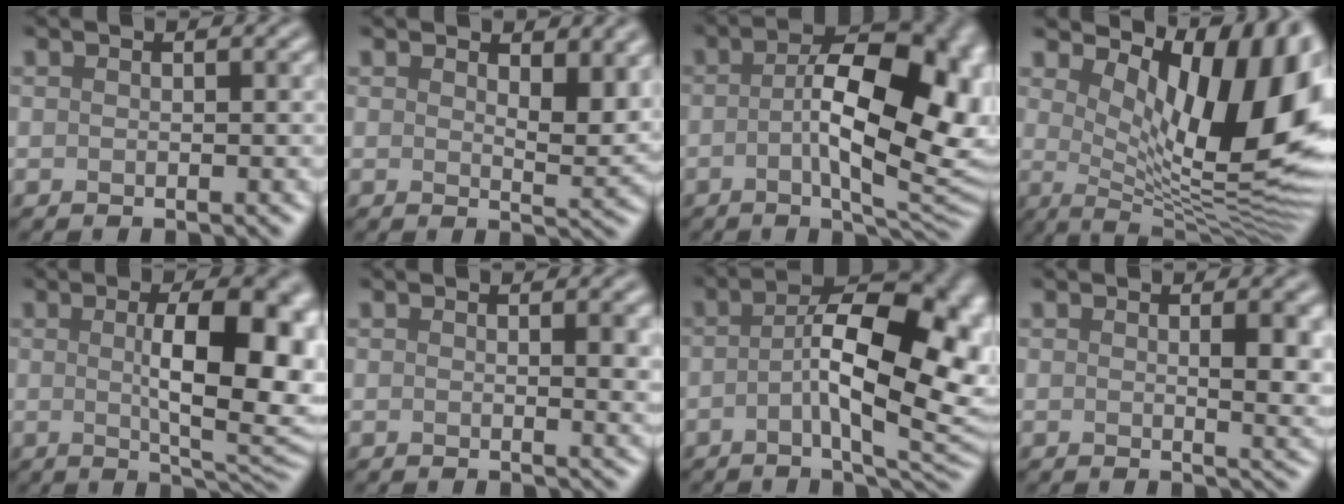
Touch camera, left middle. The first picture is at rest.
{"total": 4.1, "force": [1.9, 1.7, 3.1], "torque": [-0.043, -0.006, 0.033]}
{"total": 14.1, "force": [-0.2, 5.8, 12.9], "torque": [-0.167, 0.013, -0.002]}
{"total": 13.5, "force": [3.8, 5.5, 11.7], "torque": [-0.146, -0.012, 0.068]}
{"total": 10.0, "force": [0.9, 2.9, 9.5], "torque": [-0.124, -0.001, 0.018]}
{"total": 2.0, "force": [0.4, 0.4, 1.9], "torque": [-0.020, -0.002, 0.004]}
{"total": 13.1, "force": [-0.8, 4.8, 12.2], "torque": [-0.162, 0.013, -0.012]}
{"total": 3.6, "force": [0.6, 0.9, 3.4], "torque": [-0.041, -0.002, 0.011]}